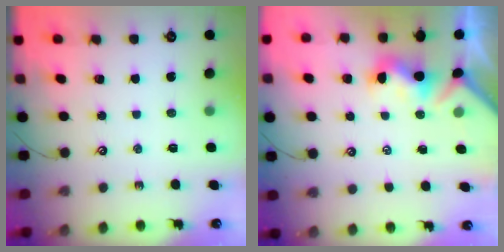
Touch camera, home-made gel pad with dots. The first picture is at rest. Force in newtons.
{"total": 1.5, "press": 1.3, "slide": 0.8}